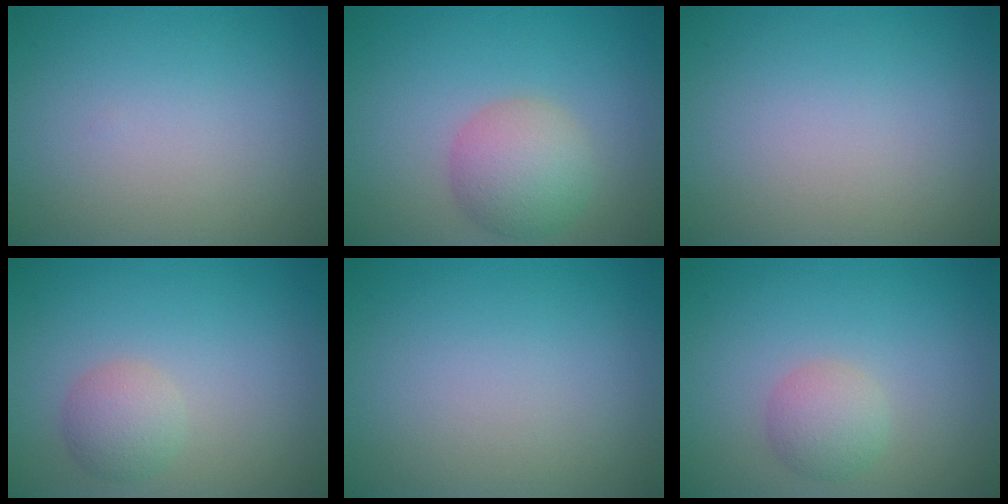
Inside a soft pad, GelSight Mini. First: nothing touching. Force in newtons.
{"total": 4.4, "press": 4.3, "slide": 0.2}
{"total": 0.0}
{"total": 2.4, "press": 2.4, "slide": 0.1}
{"total": 0.0}
{"total": 2.3, "press": 2.3, "slide": 0.1}